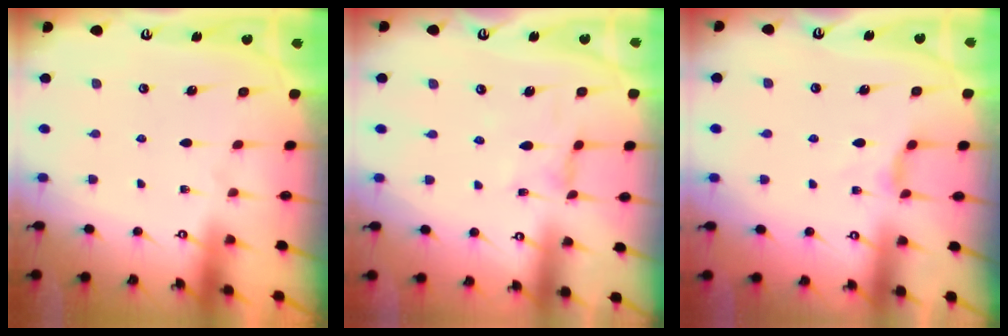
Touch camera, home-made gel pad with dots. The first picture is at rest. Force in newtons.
{"total": 2.7, "press": 2.6, "slide": 0.4}
{"total": 3.8, "press": 3.8, "slide": 0.6}